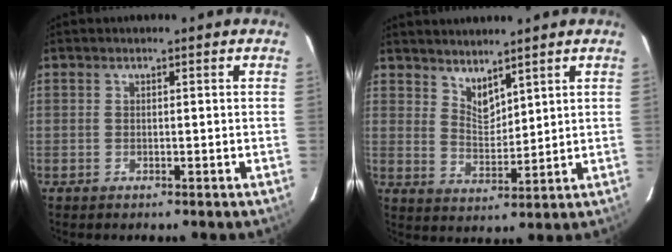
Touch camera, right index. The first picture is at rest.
{"total": 5.2, "force": [4.4, 1.8, 2.1], "torque": [-0.031, -0.007, 0.084]}